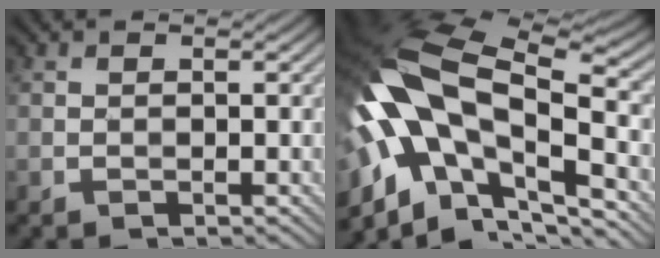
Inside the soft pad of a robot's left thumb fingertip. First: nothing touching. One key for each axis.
{"total": 18.0, "fx": -3.6, "fy": 9.3, "fz": 15.0, "tx": -0.322, "ty": 0.004, "tz": -0.065}